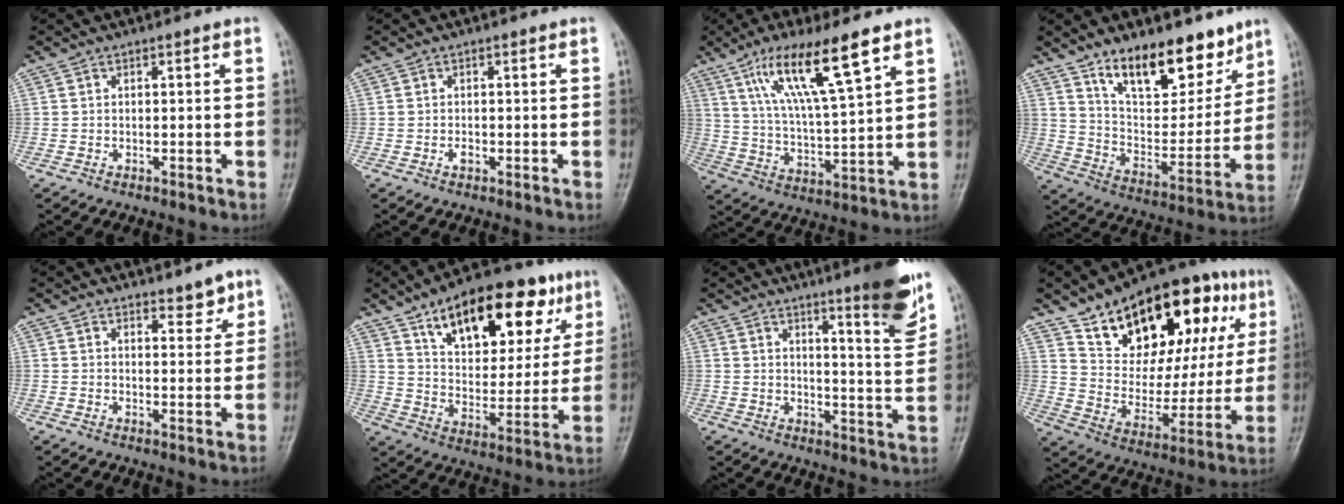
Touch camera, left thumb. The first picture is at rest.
{"total": 1.0, "force": [-0.4, 0.7, 0.6], "torque": [-0.008, 0.001, -0.006]}
{"total": 15.4, "force": [8.7, 2.6, 12.5], "torque": [-0.225, -0.030, 0.168]}
{"total": 17.5, "force": [12.3, 7.7, 9.9], "torque": [-0.098, -0.086, 0.212]}
{"total": 3.7, "force": [2.9, 1.6, 1.6], "torque": [0.000, -0.021, 0.042]}
{"total": 24.4, "force": [12.9, 11.7, 17.1], "torque": [-0.210, -0.021, 0.205]}
{"total": 11.5, "force": [7.6, 1.1, 8.6], "torque": [-0.097, -0.056, 0.108]}
{"total": 27.1, "force": [13.6, 13.7, 19.0], "torque": [-0.236, -0.014, 0.221]}